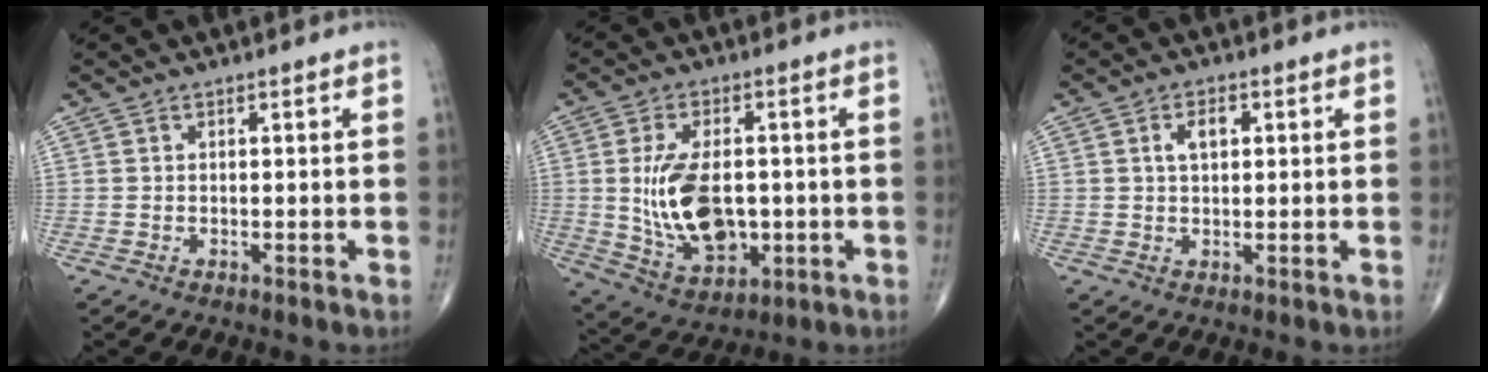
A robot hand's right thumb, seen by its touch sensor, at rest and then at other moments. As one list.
[{"total": 14.1, "force": [-0.4, 8.3, 11.4], "torque": [-0.193, -0.007, 0.009]}, {"total": 3.7, "force": [1.0, 2.1, 2.8], "torque": [-0.048, 0.005, 0.016]}]